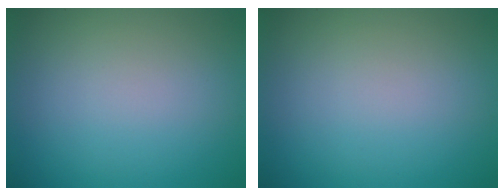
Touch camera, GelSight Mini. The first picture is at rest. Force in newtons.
{"total": 0.0}